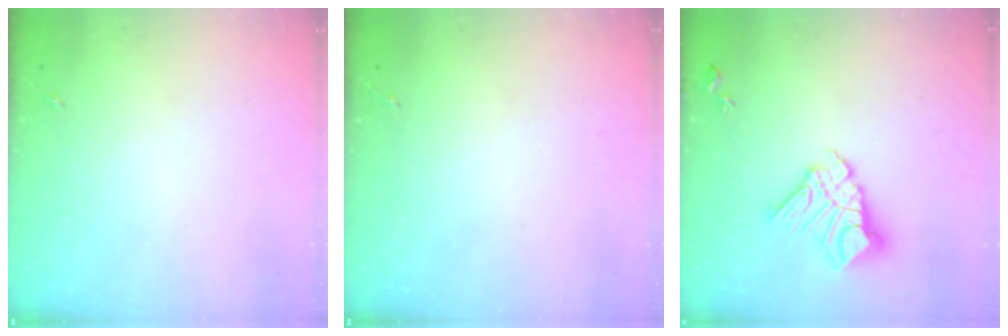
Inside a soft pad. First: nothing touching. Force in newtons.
{"total": 0.0}
{"total": 14.1, "press": 14.1, "slide": 1.4}